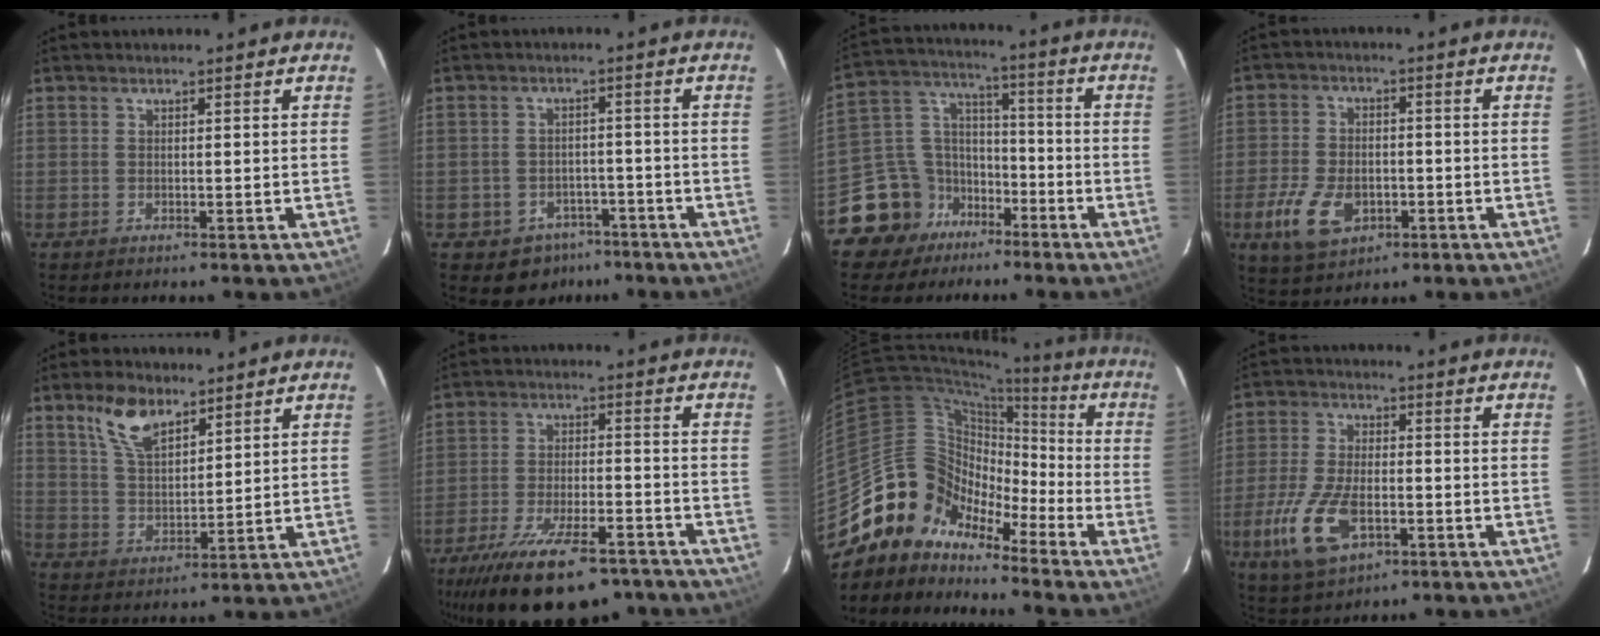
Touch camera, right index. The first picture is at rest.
{"total": 6.8, "force": [-4.4, 5.0, 1.3], "torque": [-0.034, 0.026, -0.047]}
{"total": 12.7, "force": [-8.8, 8.8, 2.5], "torque": [-0.074, 0.061, -0.149]}
{"total": 11.0, "force": [-4.3, 6.8, 7.5], "torque": [-0.171, -0.007, -0.069]}
{"total": 8.8, "force": [5.7, 4.0, 5.3], "torque": [-0.097, 0.011, 0.115]}
{"total": 21.9, "force": [-16.3, 8.0, 12.3], "torque": [-0.238, -0.031, -0.241]}
{"total": 12.8, "force": [-9.8, 8.0, 2.2], "torque": [-0.050, 0.046, -0.199]}
{"total": 13.2, "force": [-5.0, 6.6, 10.2], "torque": [-0.229, -0.013, -0.088]}